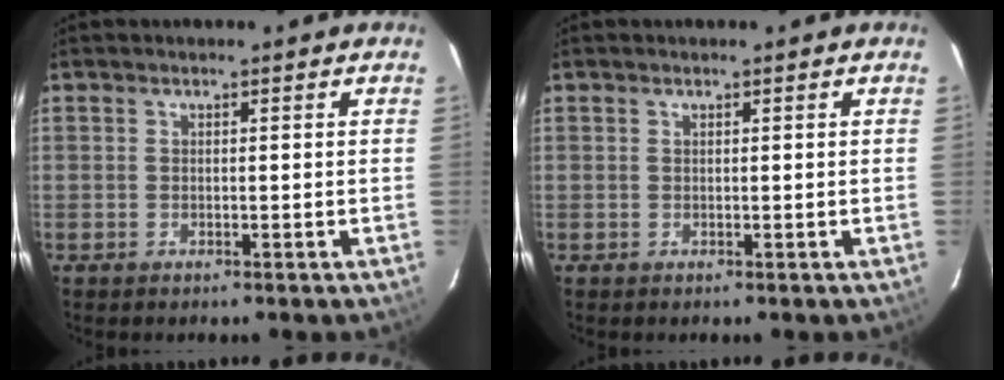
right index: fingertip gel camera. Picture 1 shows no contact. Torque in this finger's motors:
{"motor_torque": [0.07, 0.07, 0.01, 0.01]}